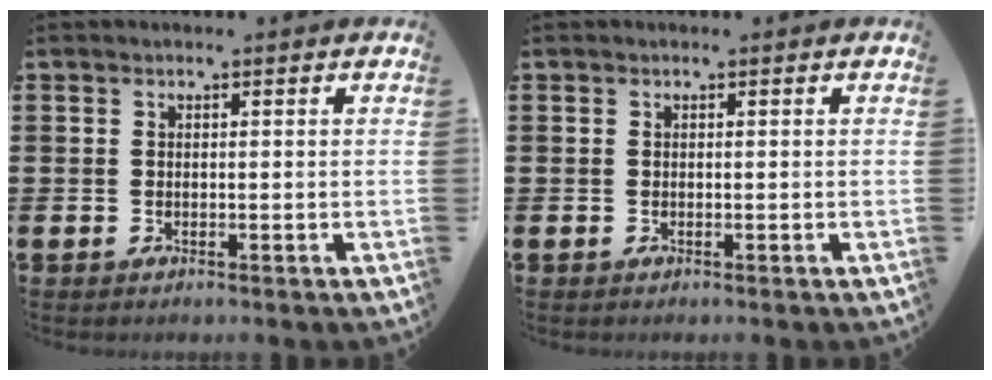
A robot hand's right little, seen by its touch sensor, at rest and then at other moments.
{"total": 0.0}